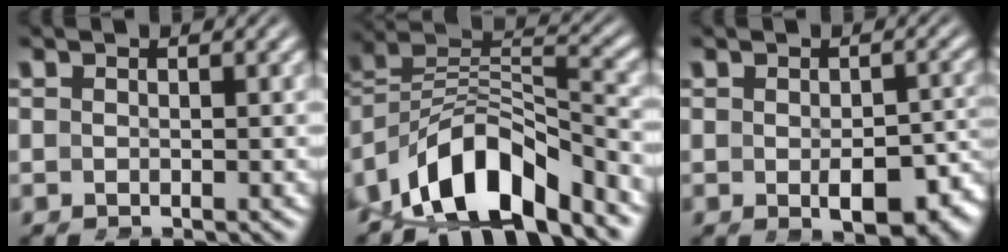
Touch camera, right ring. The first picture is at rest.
{"total": 10.3, "force": [-2.4, 7.3, 6.9], "torque": [-0.125, -0.025, -0.032]}
{"total": 4.7, "force": [-1.6, 2.0, 3.9], "torque": [-0.036, -0.003, -0.023]}